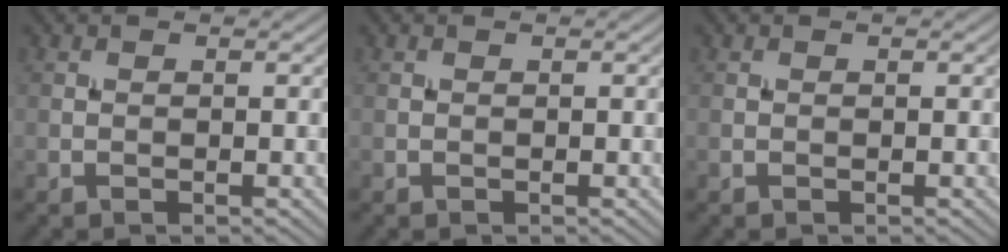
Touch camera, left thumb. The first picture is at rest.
{"total": 0.0}
{"total": 0.0}